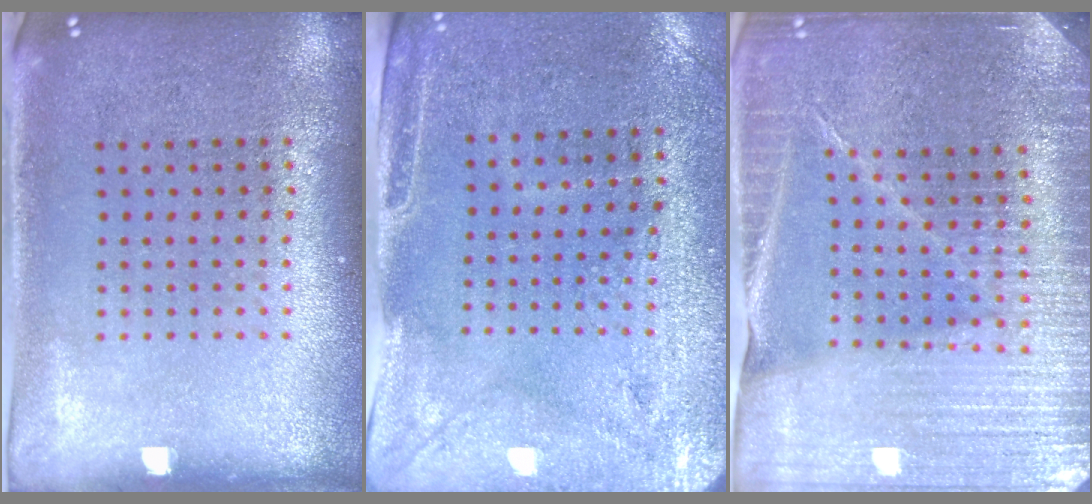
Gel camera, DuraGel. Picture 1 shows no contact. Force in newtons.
{"total": 3.0, "press": 2.5, "slide": 1.5}
{"total": 4.3, "press": 4.0, "slide": 1.5}